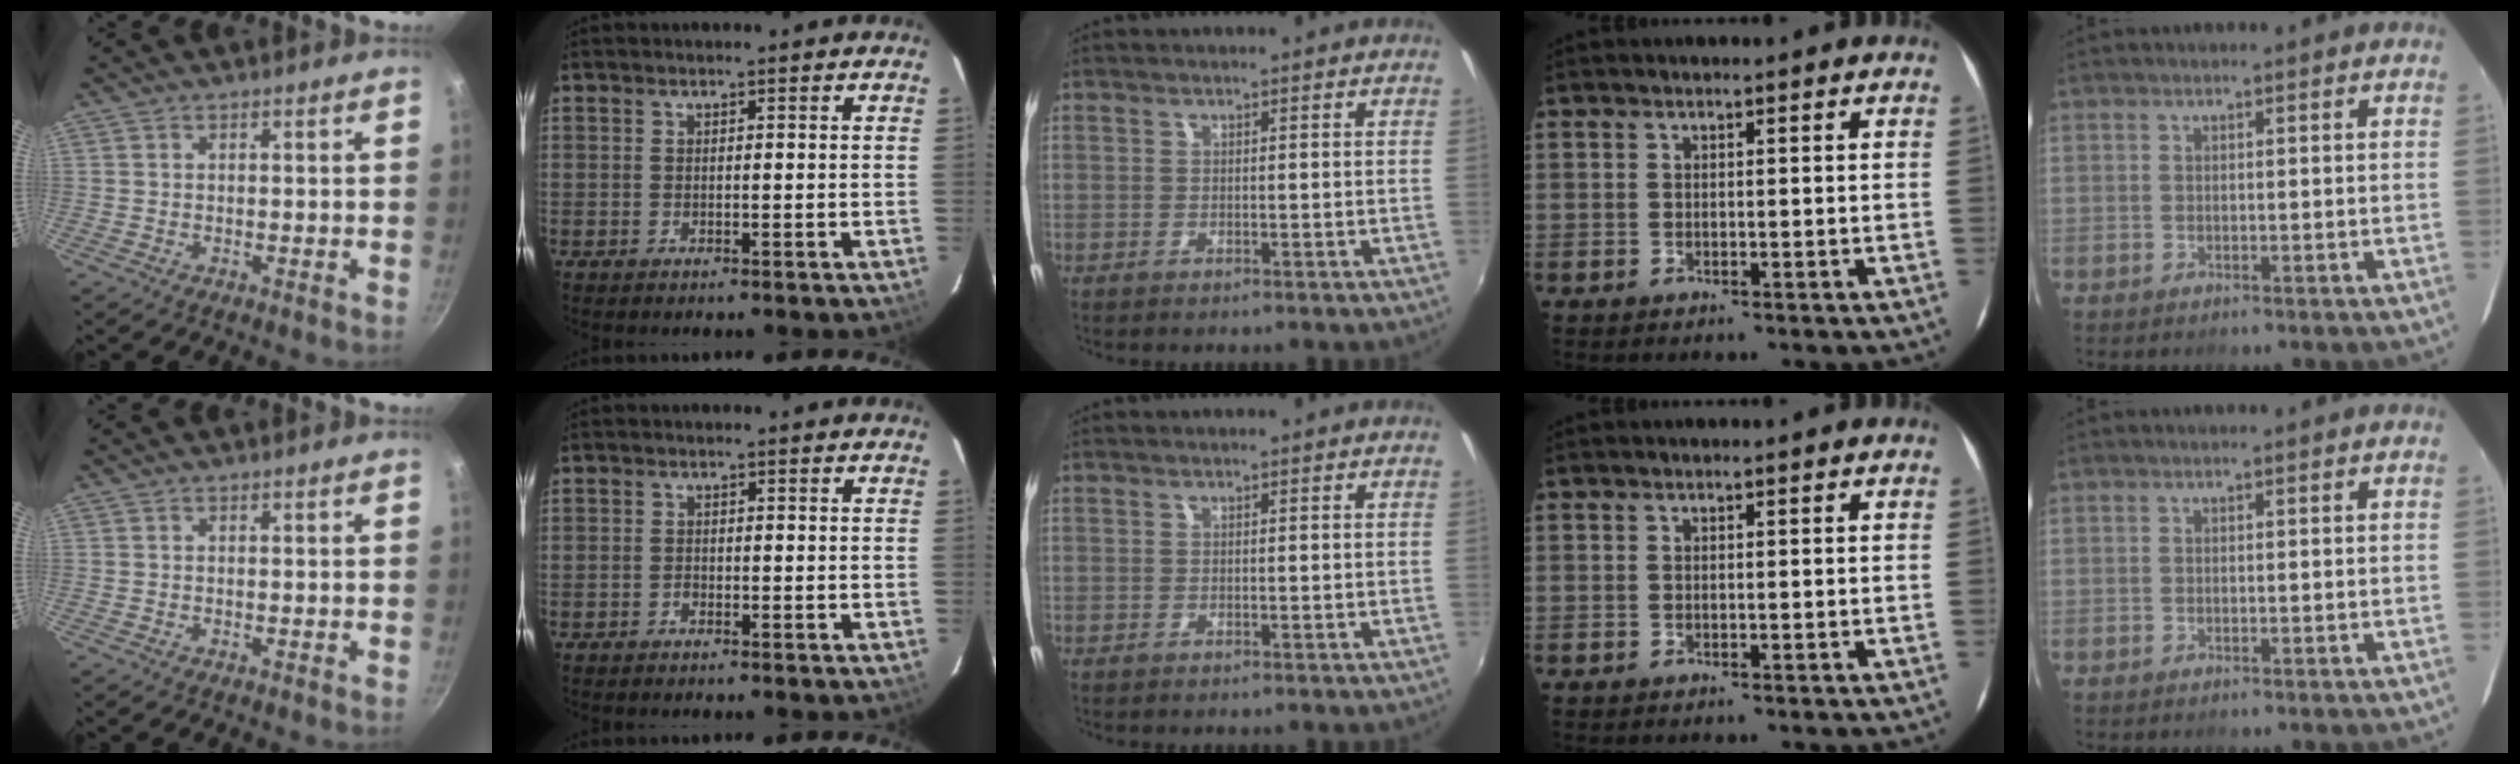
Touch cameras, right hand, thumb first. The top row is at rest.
{"index": {"total": 0.8, "force": [-0.6, 0.5, 0.1], "torque": [-0.001, 0.004, -0.013]}}